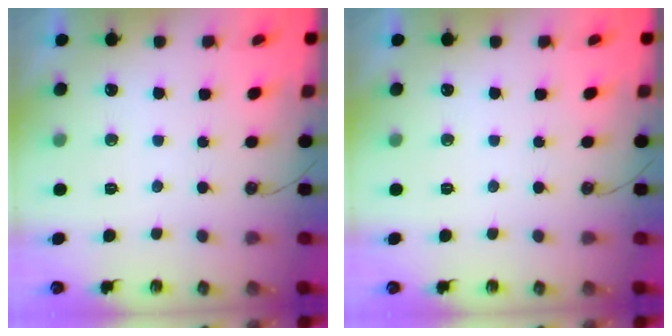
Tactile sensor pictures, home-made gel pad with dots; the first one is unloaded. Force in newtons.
{"total": 0.0}